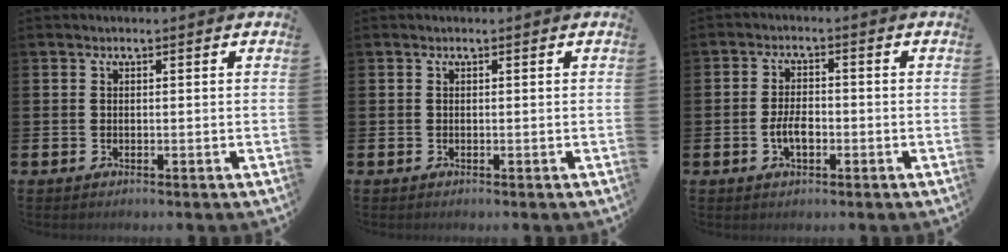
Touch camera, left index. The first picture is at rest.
{"total": 0.0}
{"total": 3.5, "force": [-0.9, 1.9, 2.9], "torque": [-0.040, 0.001, -0.019]}